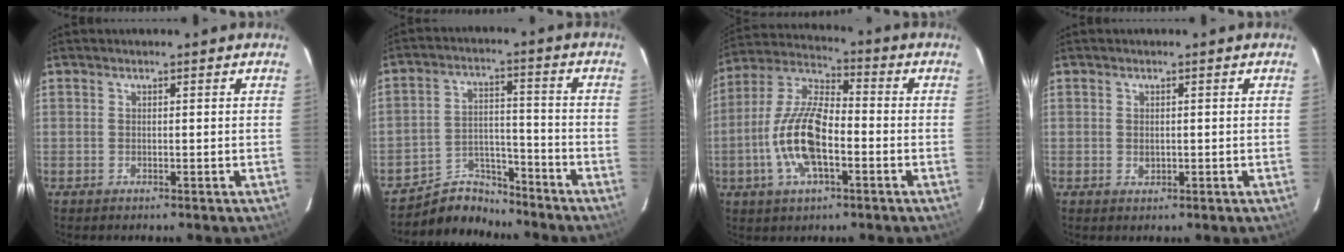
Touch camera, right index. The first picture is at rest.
{"total": 8.1, "force": [-7.5, 3.0, -0.6], "torque": [-0.002, 0.035, -0.130]}
{"total": 13.8, "force": [-4.1, 5.1, 12.1], "torque": [-0.256, 0.000, -0.081]}
{"total": 1.3, "force": [-0.1, 1.0, 0.8], "torque": [-0.012, 0.001, 0.000]}